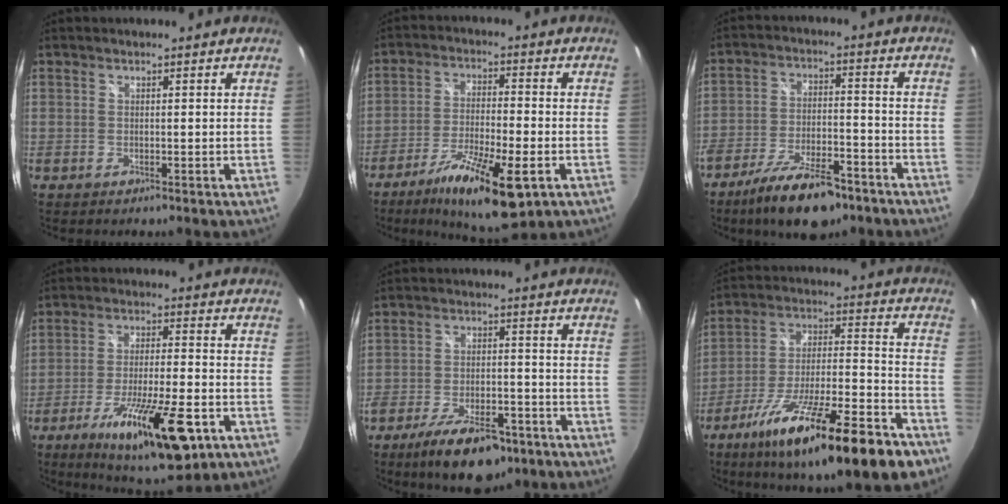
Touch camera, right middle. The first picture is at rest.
{"total": 14.3, "force": [-7.7, 3.5, 11.6], "torque": [-0.222, -0.031, -0.132]}
{"total": 13.9, "force": [-10.2, 4.7, 8.3], "torque": [-0.166, -0.019, -0.167]}
{"total": 18.9, "force": [-9.7, 4.6, 15.5], "torque": [-0.273, -0.040, -0.149]}
{"total": 13.2, "force": [-9.1, 5.1, 8.1], "torque": [-0.164, -0.019, -0.144]}
{"total": 25.6, "force": [-16.5, 5.0, 18.9], "torque": [-0.309, -0.046, -0.260]}